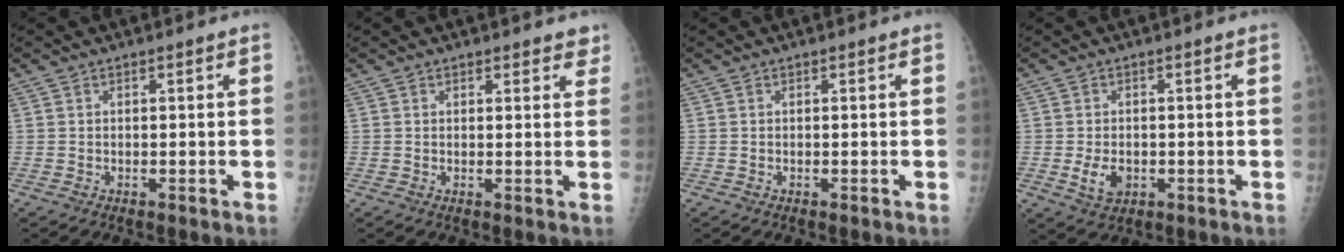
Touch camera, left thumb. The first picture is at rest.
{"total": 2.7, "force": [2.2, 1.3, 0.8], "torque": [0.023, -0.007, 0.017]}
{"total": 0.0}
{"total": 4.5, "force": [-1.0, 3.1, 3.0], "torque": [-0.047, -0.003, -0.009]}